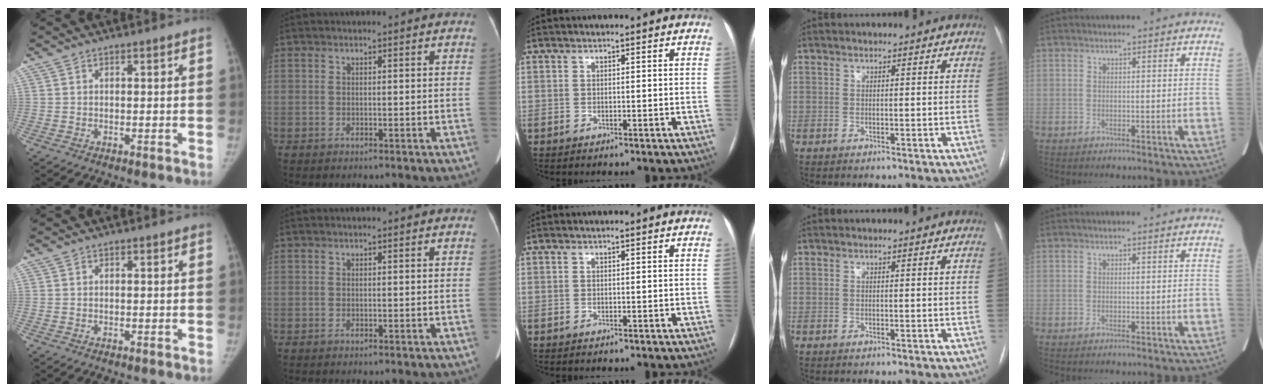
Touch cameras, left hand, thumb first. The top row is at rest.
{}